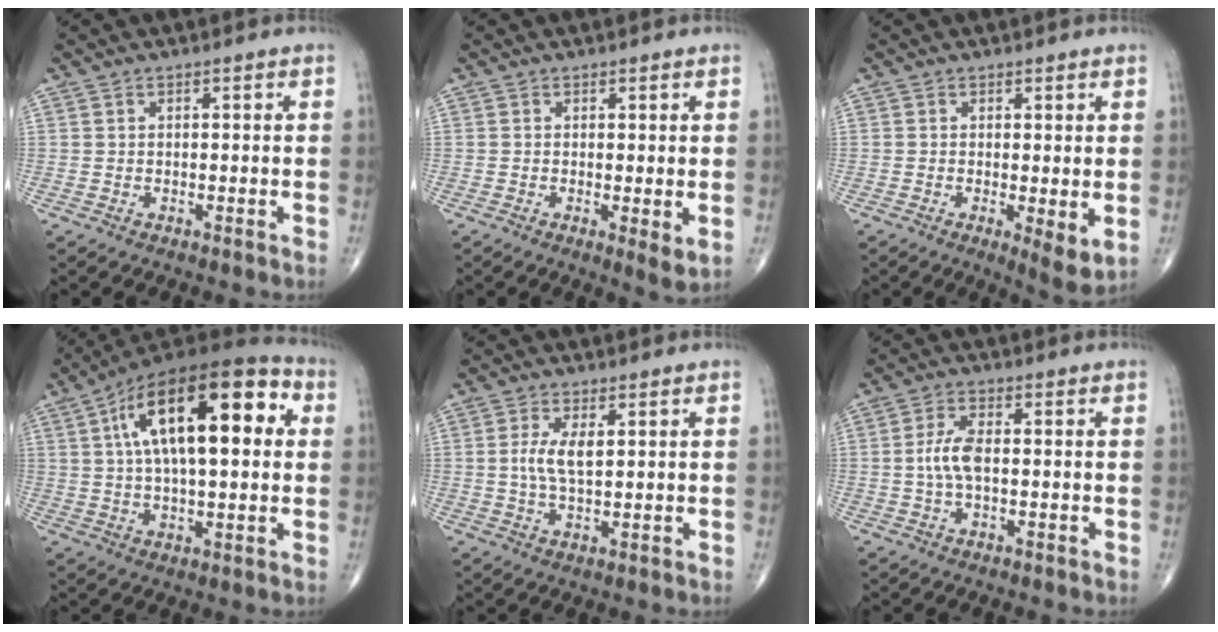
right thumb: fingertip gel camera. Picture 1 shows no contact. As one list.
[{"total": 3.1, "force": [-0.1, 0.8, 3.0], "torque": [-0.046, -0.012, -0.007]}, {"total": 5.0, "force": [-0.5, 1.4, 4.8], "torque": [-0.071, -0.016, -0.010]}, {"total": 23.1, "force": [5.6, 9.7, 20.2], "torque": [-0.322, 0.024, 0.080]}, {"total": 5.0, "force": [0.9, 2.1, 4.4], "torque": [-0.096, -0.004, 0.018]}, {"total": 4.7, "force": [-0.3, 2.0, 4.3], "torque": [-0.101, 0.010, -0.010]}]